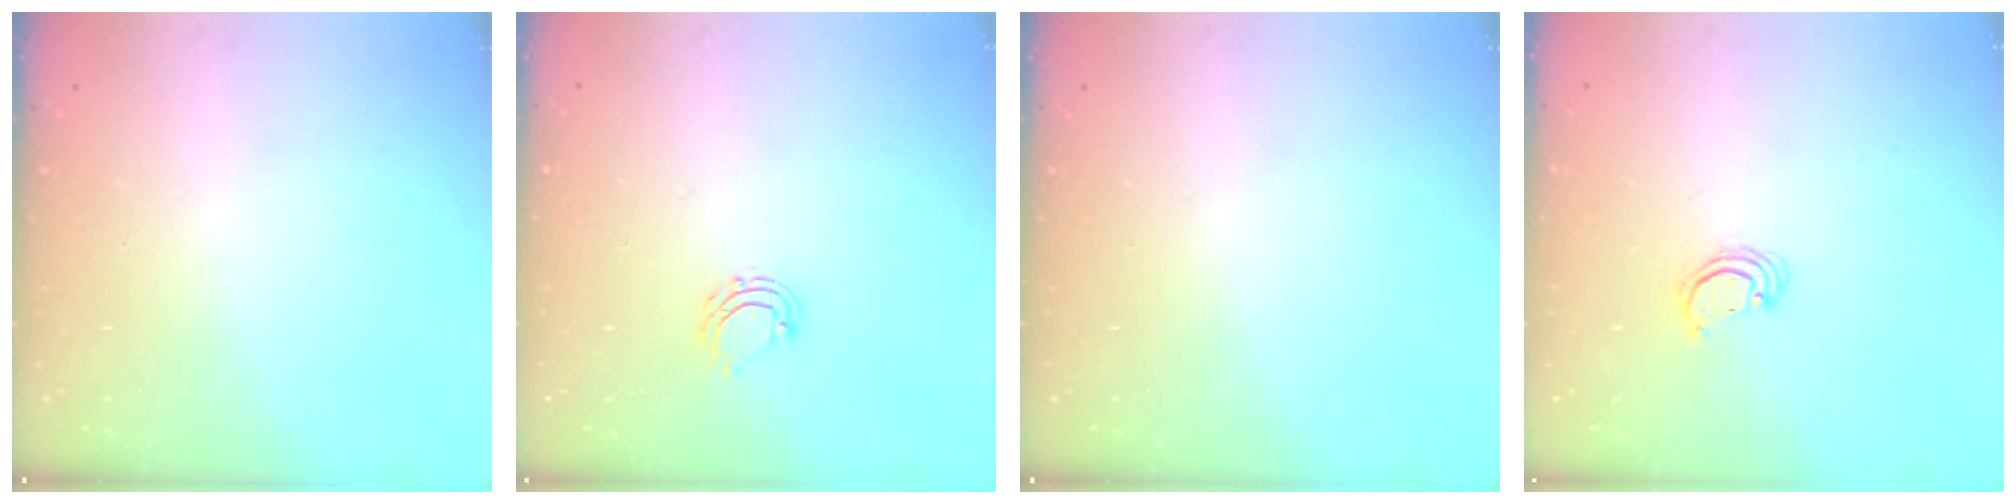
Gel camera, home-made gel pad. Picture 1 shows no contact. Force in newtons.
{"total": 5.2, "press": 5.1, "slide": 0.7}
{"total": 0.0}
{"total": 2.2, "press": 2.2, "slide": 0.2}